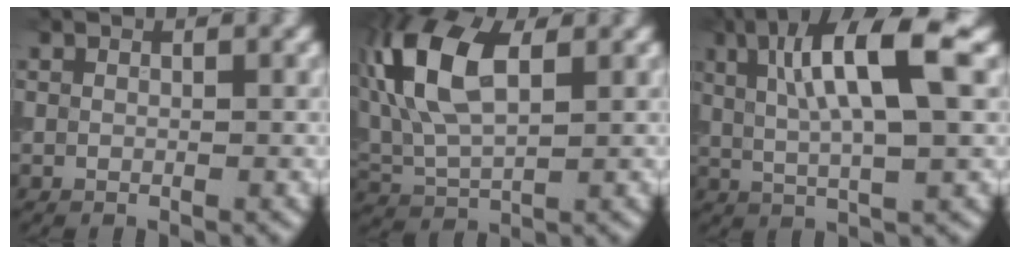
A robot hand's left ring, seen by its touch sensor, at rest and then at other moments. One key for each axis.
{"total": 10.2, "fx": 2.8, "fy": 5.2, "fz": 8.3, "tx": -0.195, "ty": 0.021, "tz": 0.044}
{"total": 9.5, "fx": 2.7, "fy": 2.2, "fz": 8.9, "tx": -0.145, "ty": 0.009, "tz": 0.043}